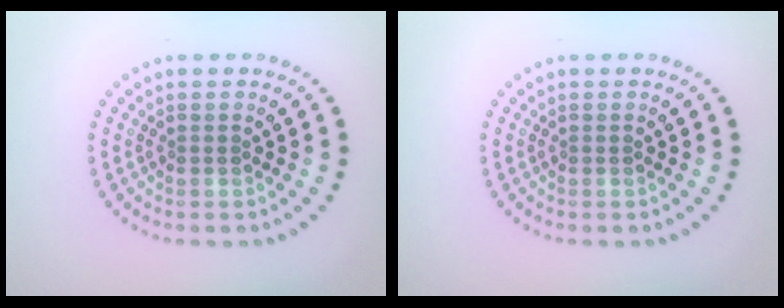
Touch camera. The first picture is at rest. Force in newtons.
{"total": 0.0}